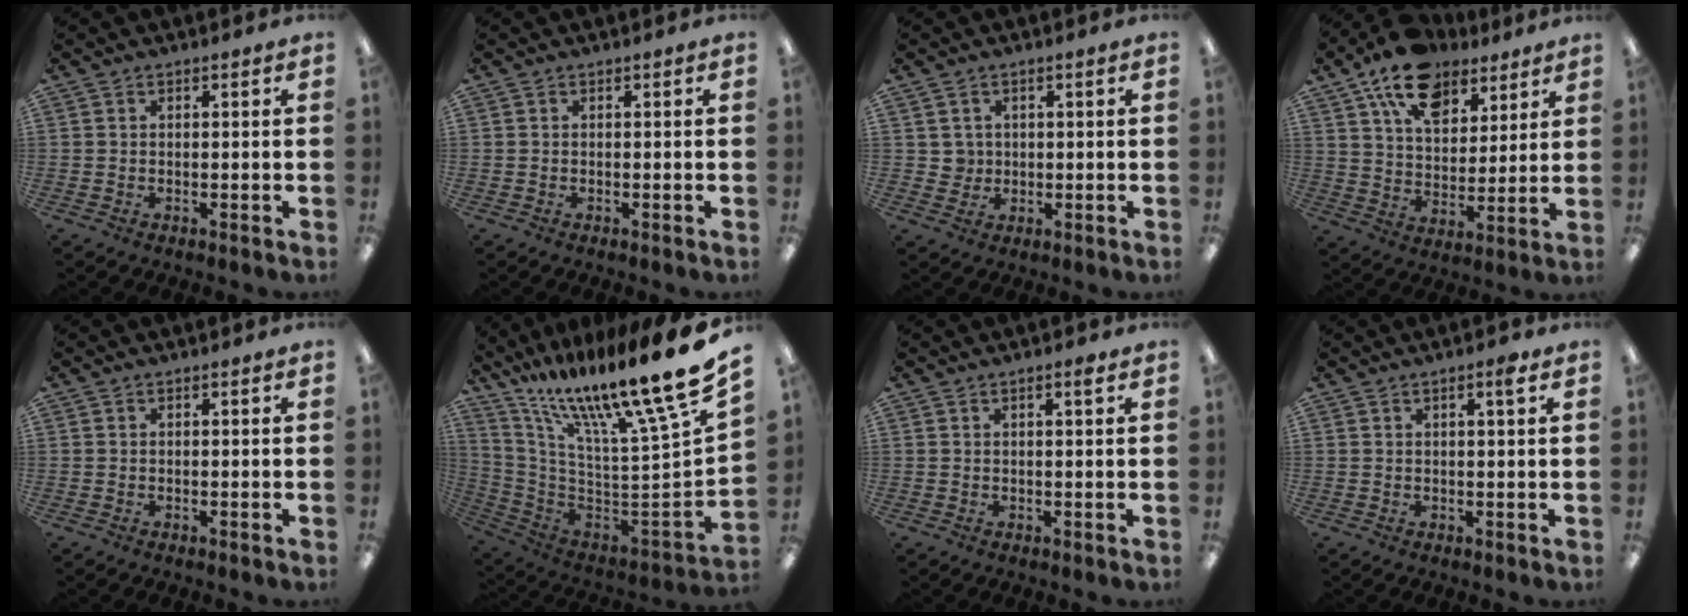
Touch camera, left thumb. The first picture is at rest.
{"total": 0.0}
{"total": 3.0, "force": [1.0, 2.9, 0.1], "torque": [-0.004, 0.002, 0.016]}
{"total": 16.1, "force": [10.8, 8.9, 8.0], "torque": [-0.131, -0.049, 0.195]}
{"total": 0.0}
{"total": 17.3, "force": [12.9, 0.0, 11.6], "torque": [-0.158, -0.138, 0.193]}
{"total": 1.8, "force": [1.1, 0.2, 1.4], "torque": [-0.022, -0.001, 0.016]}
{"total": 2.8, "force": [1.6, 0.4, 2.2], "torque": [-0.040, 0.000, 0.025]}